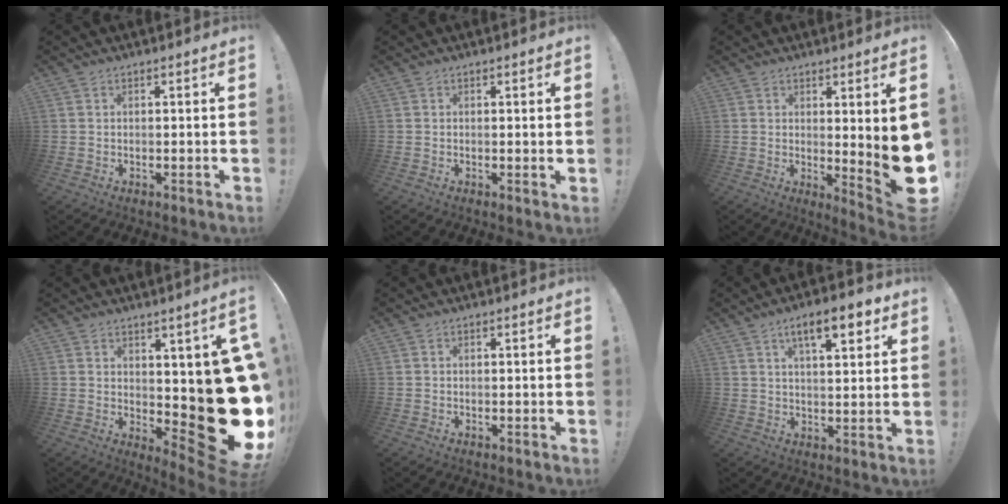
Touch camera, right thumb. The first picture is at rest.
{"total": 0.8, "force": [0.5, -0.1, 0.6], "torque": [0.005, -0.007, 0.006]}
{"total": 8.8, "force": [1.1, 0.4, 8.7], "torque": [-0.102, -0.038, 0.017]}
{"total": 19.3, "force": [1.7, 7.7, 17.6], "torque": [-0.188, -0.063, 0.060]}
{"total": 0.0}
{"total": 10.1, "force": [5.2, 3.2, 8.1], "torque": [-0.111, -0.018, 0.081]}